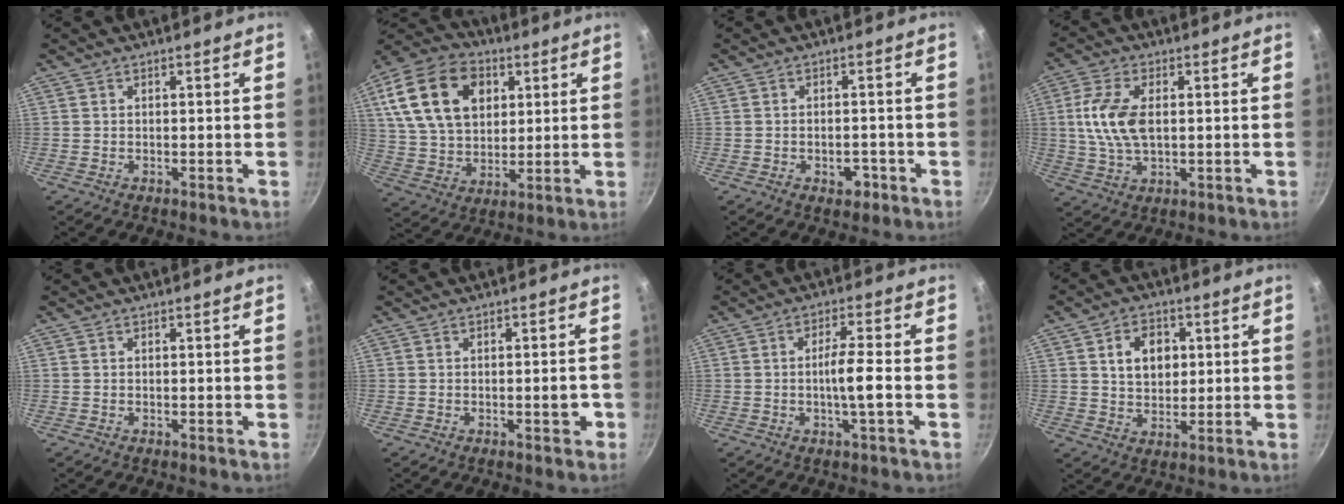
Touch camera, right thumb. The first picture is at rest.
{"total": 20.1, "force": [6.7, 13.9, 12.9], "torque": [-0.214, -0.001, 0.118]}
{"total": 3.3, "force": [-1.6, 2.1, 2.1], "torque": [-0.018, 0.013, -0.019]}
{"total": 10.3, "force": [1.1, 5.7, 8.5], "torque": [-0.170, 0.005, 0.019]}
{"total": 0.0}
{"total": 2.8, "force": [-0.9, 1.0, 2.5], "torque": [-0.025, 0.006, -0.013]}
{"total": 5.8, "force": [-1.2, 0.3, 5.6], "torque": [-0.102, 0.013, -0.022]}
{"total": 8.3, "force": [2.1, 6.1, 5.3], "torque": [-0.061, -0.002, 0.036]}